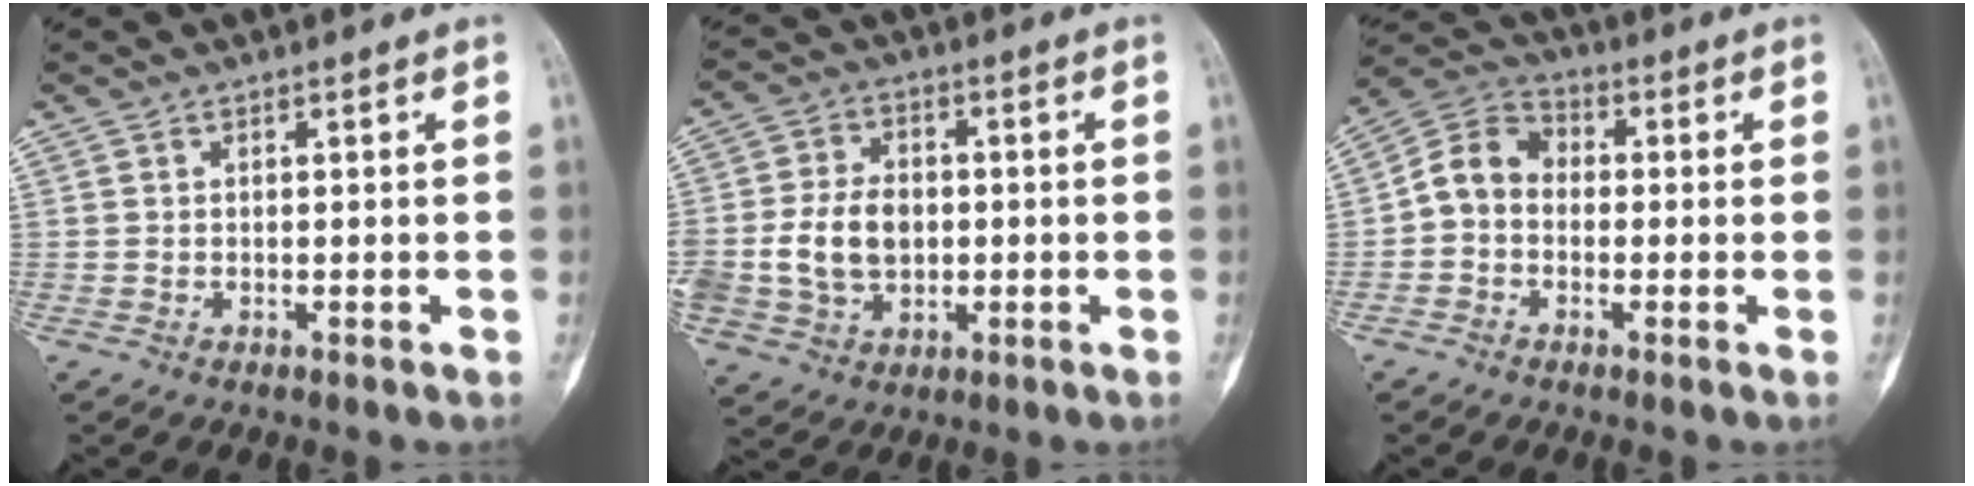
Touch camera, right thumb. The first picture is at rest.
{"total": 11.1, "force": [-0.8, 8.2, 7.5], "torque": [-0.133, 0.014, -0.013]}
{"total": 7.4, "force": [-0.8, 5.8, 4.4], "torque": [-0.063, 0.026, -0.035]}